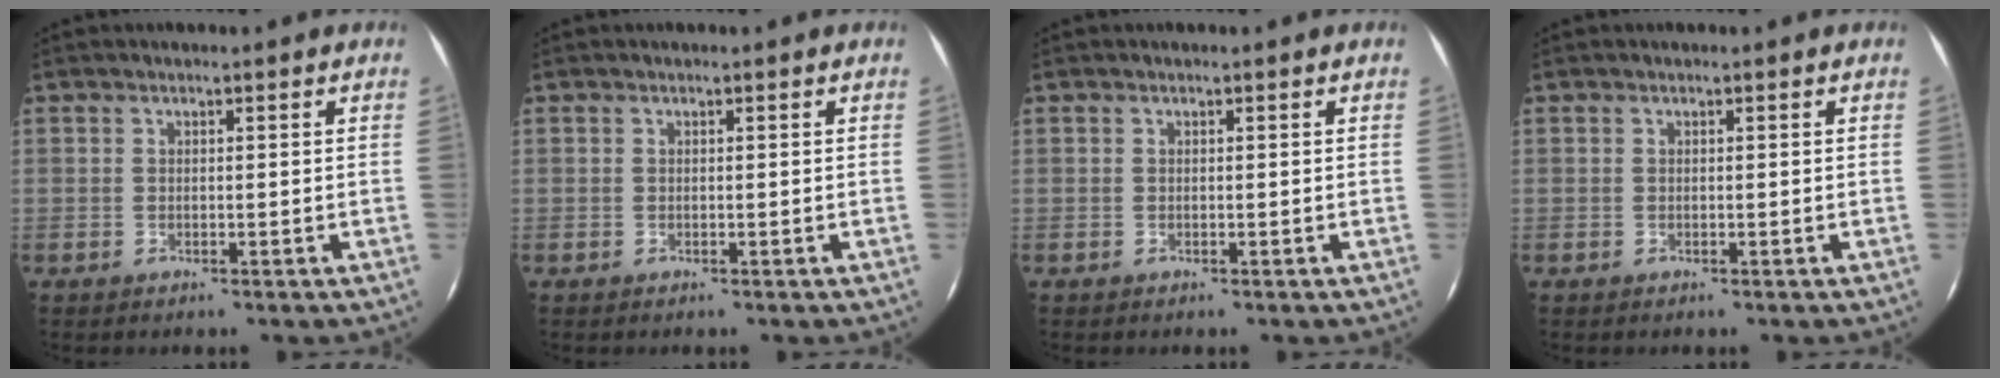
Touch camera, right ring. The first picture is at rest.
{"total": 0.0}
{"total": 0.0}
{"total": 0.0}